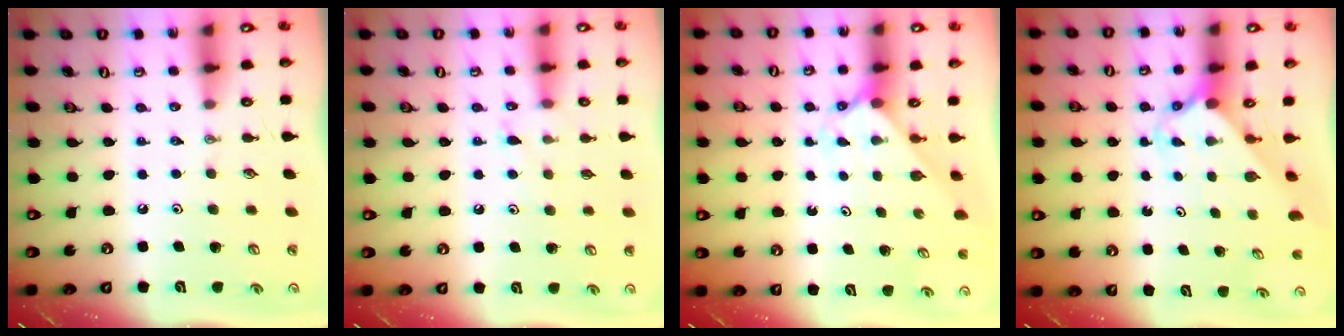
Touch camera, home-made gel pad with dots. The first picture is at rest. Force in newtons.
{"total": 6.1, "press": 6.1, "slide": 0.5}
{"total": 2.3, "press": 2.3, "slide": 0.2}
{"total": 2.3, "press": 2.3, "slide": 0.2}